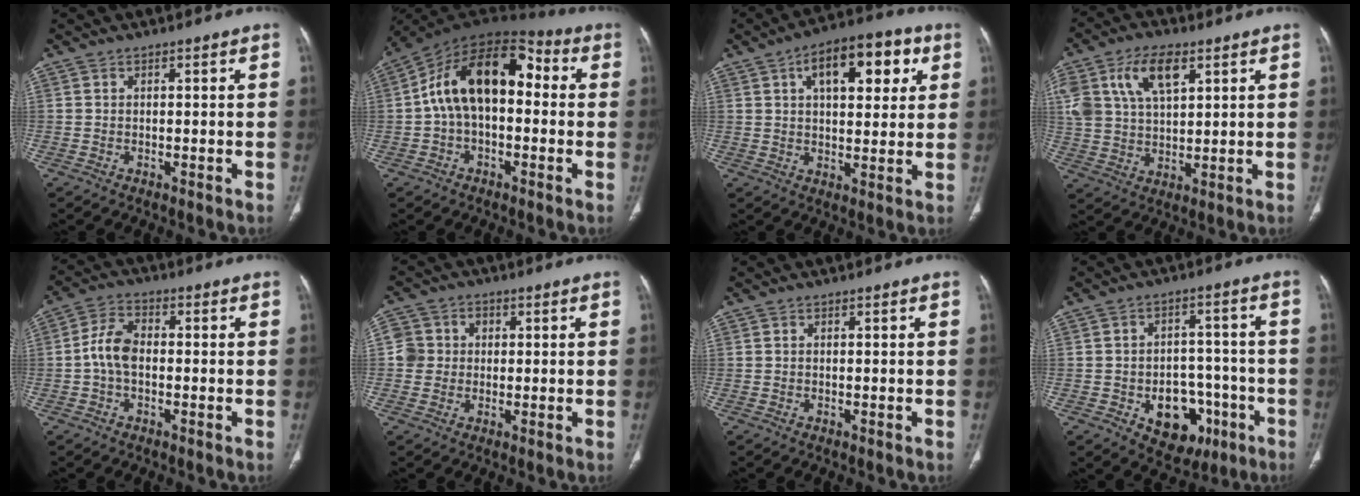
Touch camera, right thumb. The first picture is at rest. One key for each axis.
{"total": 16.3, "fx": 0.9, "fy": 9.6, "fz": 13.2, "tx": -0.202, "ty": 0.053, "tz": 0.004}
{"total": 14.9, "fx": 5.6, "fy": 7.3, "fz": 11.7, "tx": -0.131, "ty": 0.007, "tz": 0.080}
{"total": 13.6, "fx": 5.9, "fy": 7.5, "fz": 9.7, "tx": -0.181, "ty": -0.005, "tz": 0.117}
{"total": 6.1, "fx": -0.8, "fy": 3.7, "fz": 4.7, "tx": -0.091, "ty": 0.019, "tz": -0.022}
{"total": 5.2, "fx": 0.4, "fy": 5.0, "fz": 1.1, "tx": 0.005, "ty": 0.012, "tz": 0.002}
{"total": 0.0}
{"total": 12.2, "fx": -4.8, "fy": 8.7, "fz": 7.2, "tx": -0.056, "ty": 0.041, "tz": -0.054}